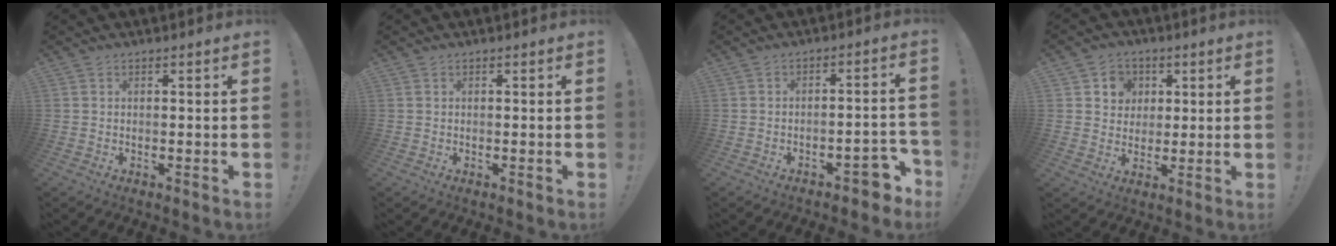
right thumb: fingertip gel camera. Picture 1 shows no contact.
{"total": 0.0}
{"total": 6.3, "force": [-4.0, 2.7, 4.1], "torque": [-0.041, 0.028, -0.065]}
{"total": 6.8, "force": [2.3, 6.3, 1.2], "torque": [-0.019, -0.013, 0.046]}